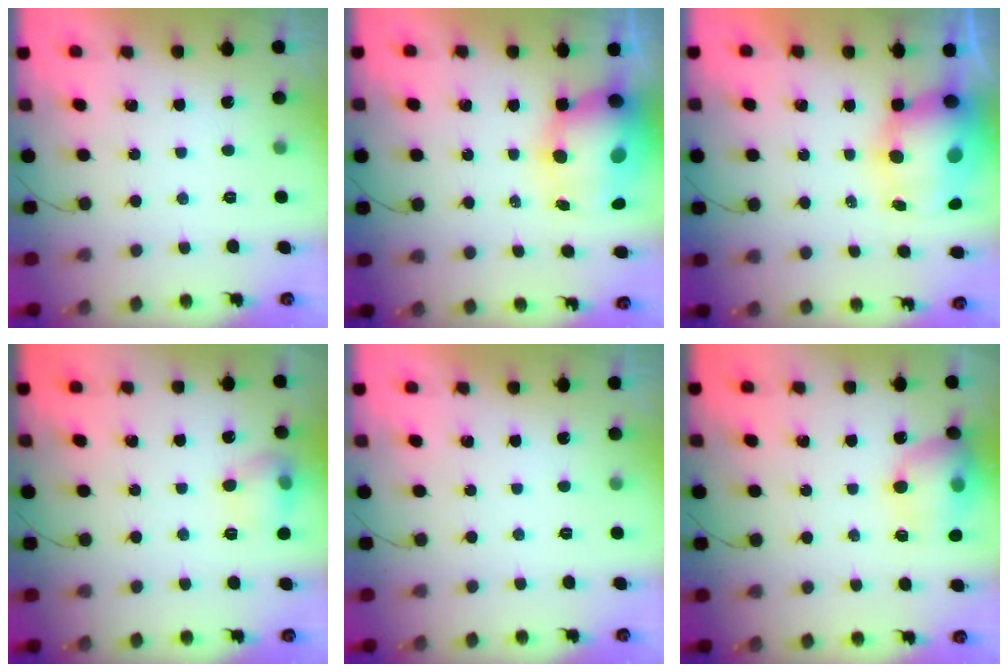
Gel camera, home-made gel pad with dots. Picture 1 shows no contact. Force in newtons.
{"total": 13.0, "press": 12.7, "slide": 3.0}
{"total": 13.2, "press": 12.8, "slide": 3.3}
{"total": 9.1, "press": 9.1, "slide": 1.0}
{"total": 0.0}
{"total": 14.3, "press": 14.1, "slide": 2.4}